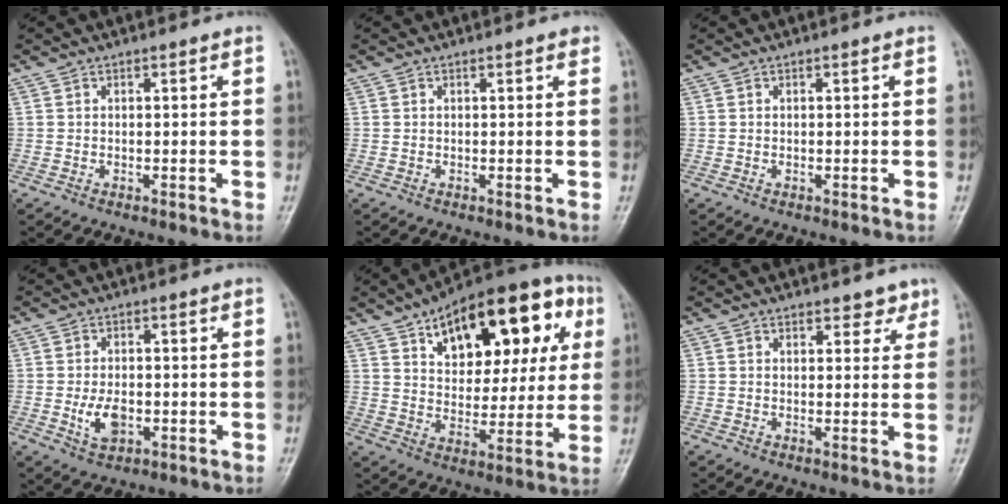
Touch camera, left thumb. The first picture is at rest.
{"total": 0.6, "force": [0.3, 0.2, 0.4], "torque": [-0.005, -0.001, 0.000]}
{"total": 0.0}
{"total": 5.1, "force": [-1.3, 3.1, 3.8], "torque": [-0.066, -0.001, -0.019]}
{"total": 23.8, "force": [9.8, 12.4, 17.8], "torque": [-0.210, 0.011, 0.146]}
{"total": 3.0, "force": [2.2, 1.7, 1.0], "torque": [0.012, -0.011, 0.026]}